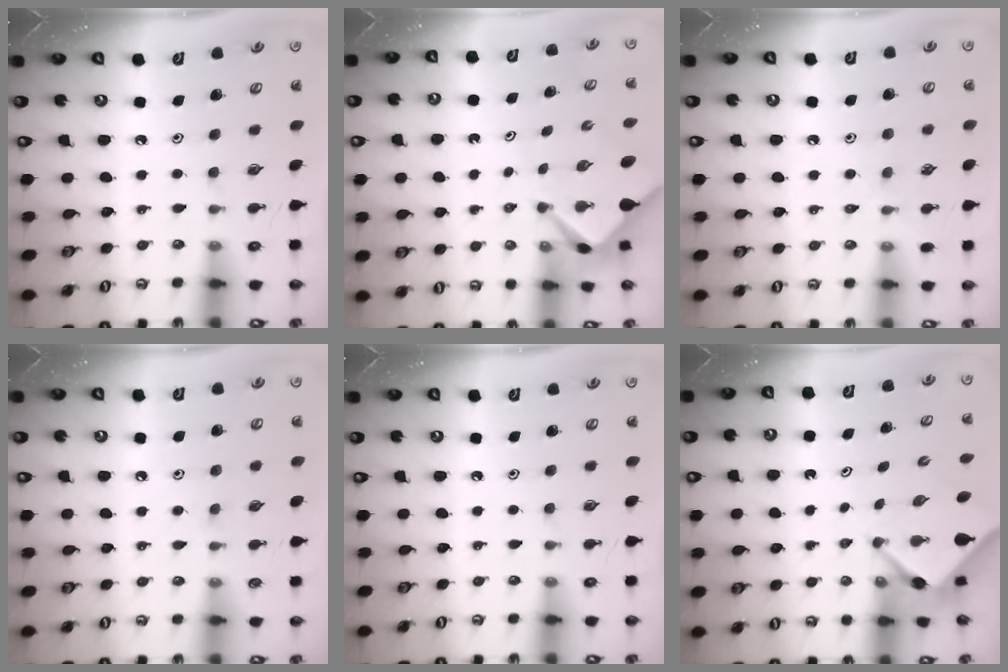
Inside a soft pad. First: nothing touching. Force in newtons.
{"total": 2.3, "press": 2.3, "slide": 0.3}
{"total": 6.0, "press": 6.0, "slide": 0.8}
{"total": 4.0, "press": 3.9, "slide": 0.7}
{"total": 0.0}
{"total": 3.1, "press": 3.1, "slide": 0.3}